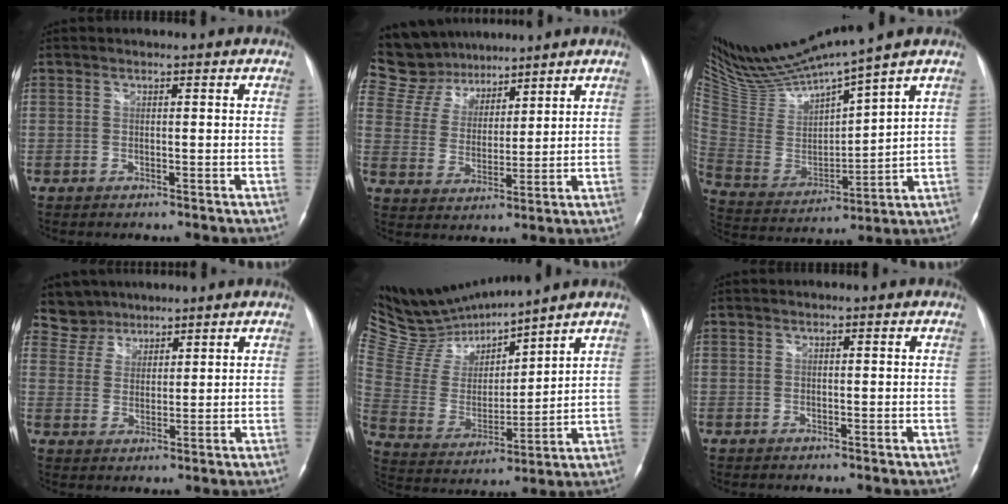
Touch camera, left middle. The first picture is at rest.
{"total": 12.9, "force": [11.6, 5.3, 1.9], "torque": [-0.054, 0.028, 0.228]}
{"total": 15.9, "force": [14.5, -0.8, 6.5], "torque": [-0.136, -0.018, 0.292]}
{"total": 5.2, "force": [4.4, 2.6, -0.9], "torque": [0.019, 0.008, 0.086]}
{"total": 14.7, "force": [14.2, 1.3, 3.8], "torque": [-0.091, -0.003, 0.288]}
{"total": 0.0}